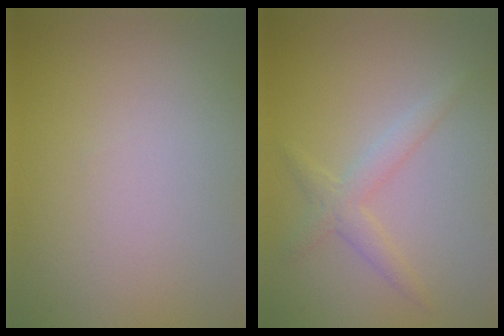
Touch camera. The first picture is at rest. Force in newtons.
{"total": 2.2, "press": 2.2, "slide": 0.2}